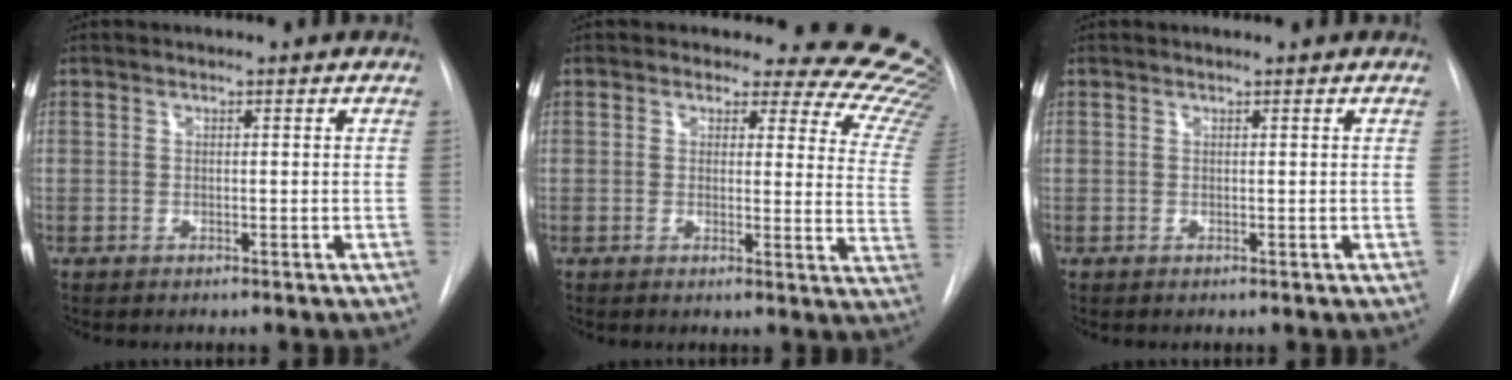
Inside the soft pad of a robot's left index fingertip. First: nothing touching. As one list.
[{"total": 16.9, "force": [15.6, 5.3, 3.7], "torque": [-0.006, -0.113, 0.124]}, {"total": 1.1, "force": [1.1, 0.0, 0.3], "torque": [-0.011, 0.011, 0.013]}]